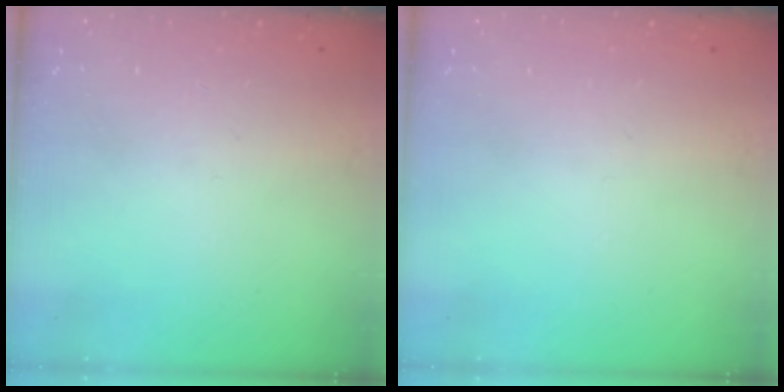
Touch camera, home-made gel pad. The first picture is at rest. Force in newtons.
{"total": 0.0}